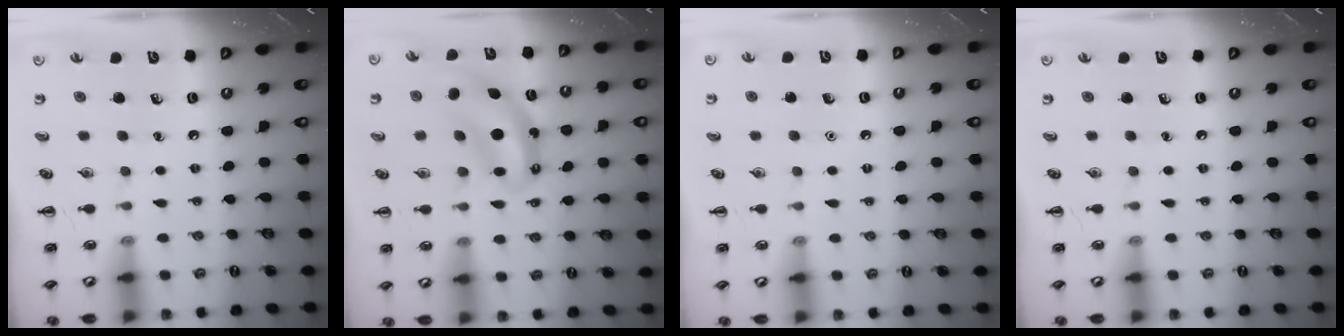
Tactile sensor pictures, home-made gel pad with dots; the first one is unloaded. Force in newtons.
{"total": 7.2, "press": 7.2, "slide": 0.9}
{"total": 1.6, "press": 1.6, "slide": 0.1}
{"total": 0.0}